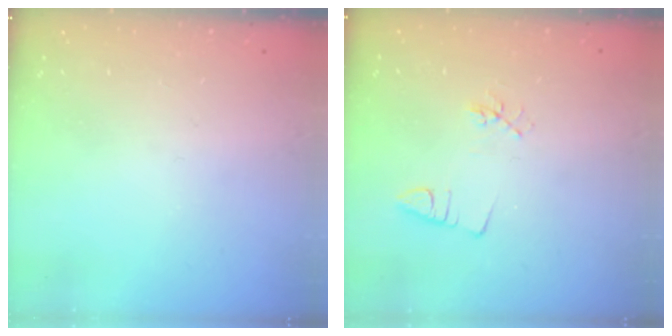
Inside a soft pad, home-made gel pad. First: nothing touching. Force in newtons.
{"total": 3.0, "press": 2.7, "slide": 1.4}